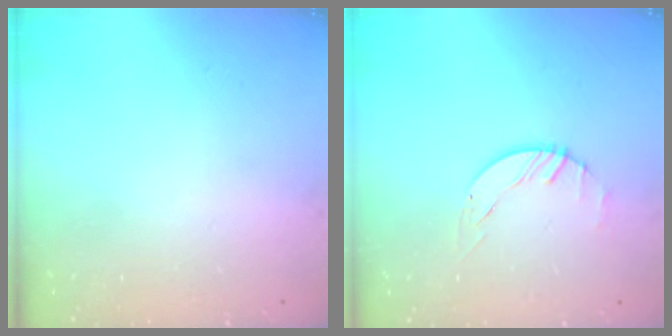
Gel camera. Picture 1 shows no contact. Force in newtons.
{"total": 1.6, "press": 1.6, "slide": 0.3}